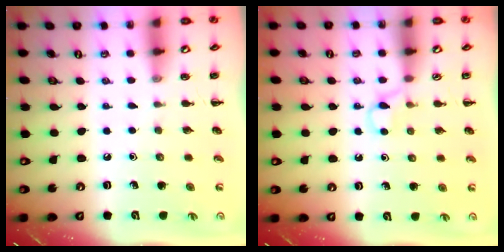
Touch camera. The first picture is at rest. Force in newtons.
{"total": 2.8, "press": 2.6, "slide": 1.0}